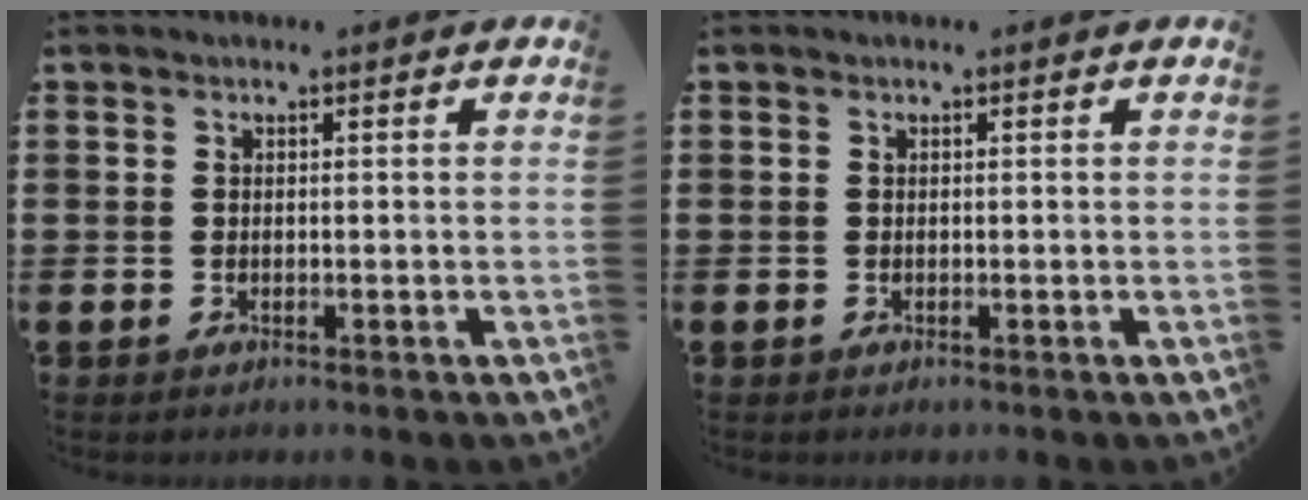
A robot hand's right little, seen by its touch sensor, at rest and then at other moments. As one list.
[{"total": 0.0}]